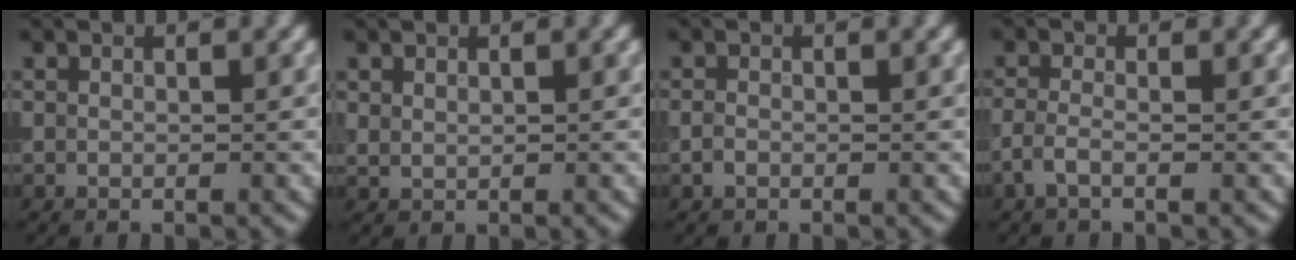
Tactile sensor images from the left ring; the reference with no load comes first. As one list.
[{"total": 0.7, "force": [0.5, 0.4, 0.3], "torque": [-0.007, -0.002, 0.016]}, {"total": 0.8, "force": [-0.3, 0.6, 0.4], "torque": [-0.008, -0.001, -0.009]}, {"total": 1.6, "force": [-0.8, 0.5, 1.2], "torque": [-0.030, 0.002, -0.022]}]